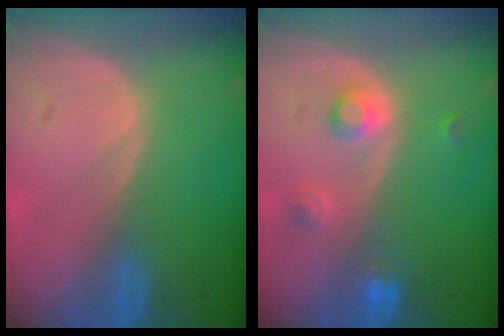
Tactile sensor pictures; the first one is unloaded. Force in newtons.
{"total": 3.6, "press": 3.3, "slide": 1.5}